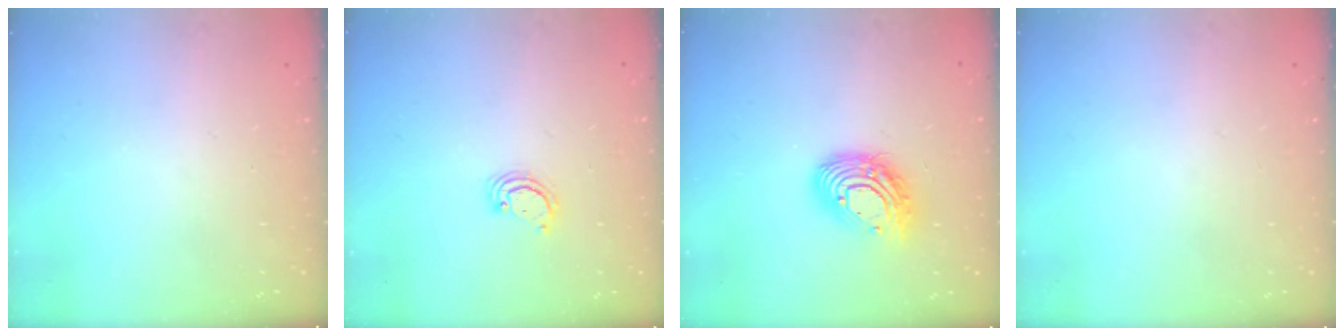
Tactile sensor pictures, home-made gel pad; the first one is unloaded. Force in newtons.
{"total": 2.6, "press": 2.6, "slide": 0.3}
{"total": 13.4, "press": 13.4, "slide": 1.3}
{"total": 0.0}